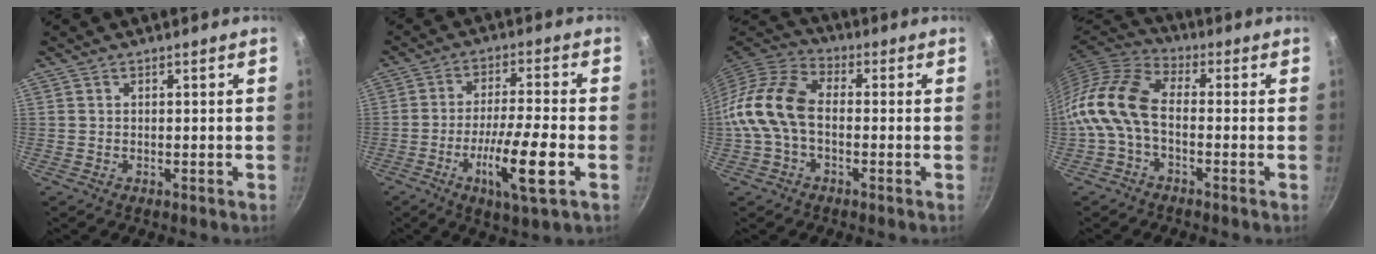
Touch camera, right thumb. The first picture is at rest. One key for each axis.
{"total": 12.2, "fx": -4.1, "fy": 1.8, "fz": 11.4, "tx": -0.204, "ty": 0.013, "tz": -0.075}
{"total": 13.3, "fx": -1.5, "fy": 8.5, "fz": 10.2, "tx": -0.192, "ty": 0.039, "tz": -0.050}
{"total": 11.8, "fx": -2.7, "fy": 7.0, "fz": 9.2, "tx": -0.183, "ty": 0.039, "tz": -0.072}